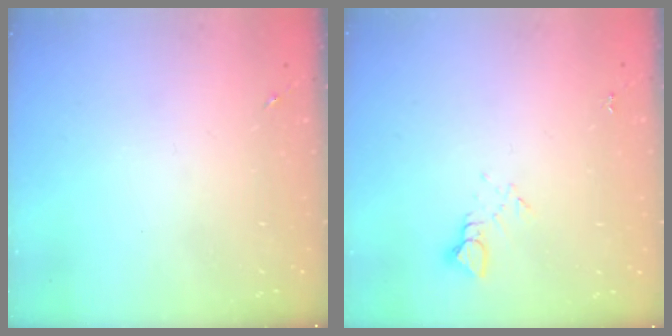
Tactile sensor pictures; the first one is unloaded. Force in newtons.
{"total": 4.0, "press": 4.0, "slide": 0.4}